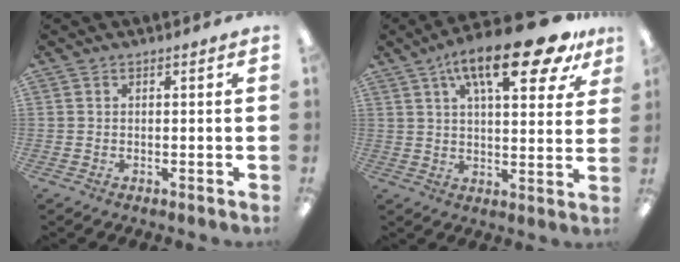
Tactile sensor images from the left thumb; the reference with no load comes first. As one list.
[{"total": 20.2, "force": [11.2, 6.9, 15.3], "torque": [-0.228, -0.046, 0.173]}]